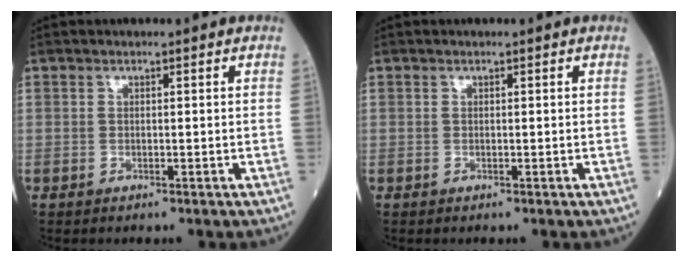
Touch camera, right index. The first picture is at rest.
{"total": 0.0}